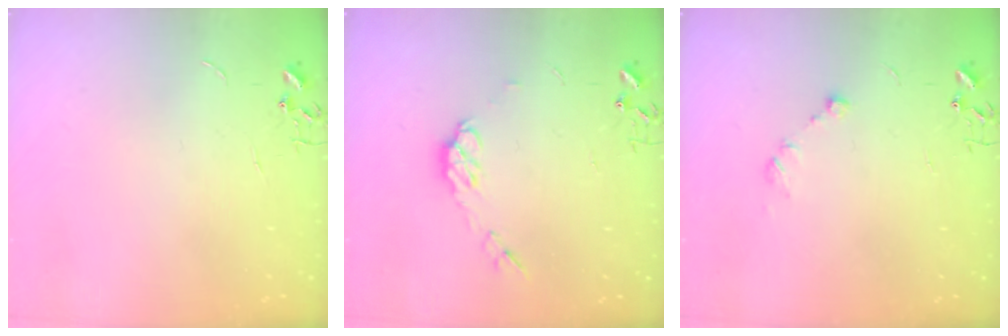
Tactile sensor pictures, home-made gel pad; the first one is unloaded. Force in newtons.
{"total": 7.3, "press": 7.2, "slide": 0.4}
{"total": 7.4, "press": 7.4, "slide": 0.9}